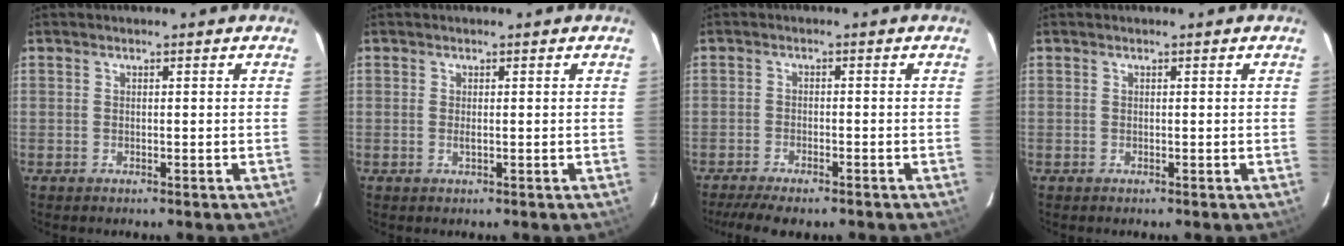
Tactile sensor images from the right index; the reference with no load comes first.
{"total": 0.8, "force": [0.0, 0.2, 0.8], "torque": [-0.016, -0.001, -0.001]}
{"total": 8.2, "force": [-6.6, 2.0, 4.4], "torque": [-0.109, -0.024, -0.109]}
{"total": 0.0}